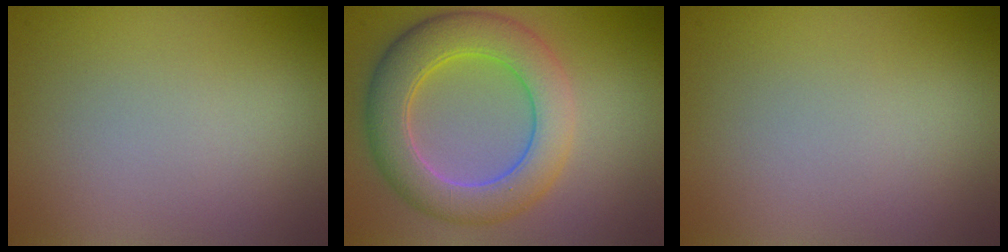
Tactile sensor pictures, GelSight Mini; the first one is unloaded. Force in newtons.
{"total": 6.9, "press": 6.9, "slide": 0.2}
{"total": 0.0}